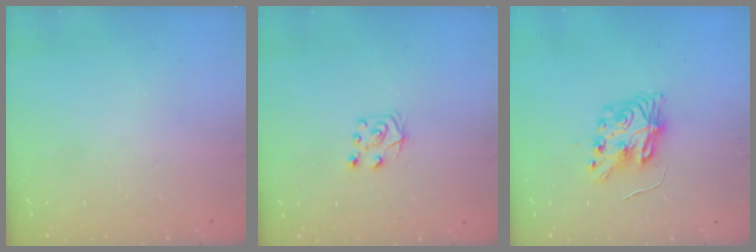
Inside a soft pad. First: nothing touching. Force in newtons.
{"total": 6.1, "press": 6.1, "slide": 0.5}
{"total": 8.5, "press": 8.5, "slide": 0.3}